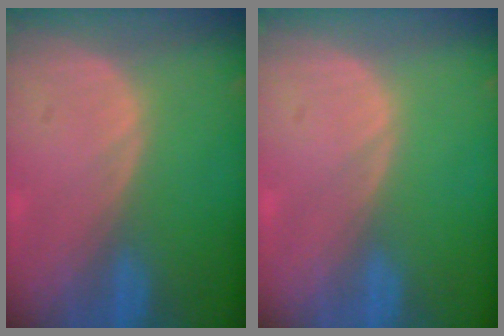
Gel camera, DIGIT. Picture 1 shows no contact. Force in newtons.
{"total": 0.0}